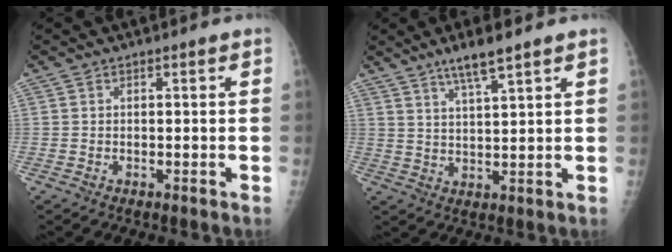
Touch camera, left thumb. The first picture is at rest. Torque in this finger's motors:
{"motor_torque": [0.35, -0.57, 0.46, -0.38, 0.04]}